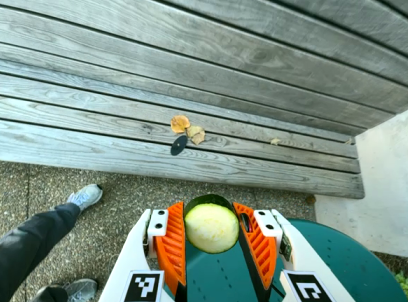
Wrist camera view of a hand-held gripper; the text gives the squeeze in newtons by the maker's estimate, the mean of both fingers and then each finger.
{"total": 9.9, "left": 9.5, "right": 10.3}